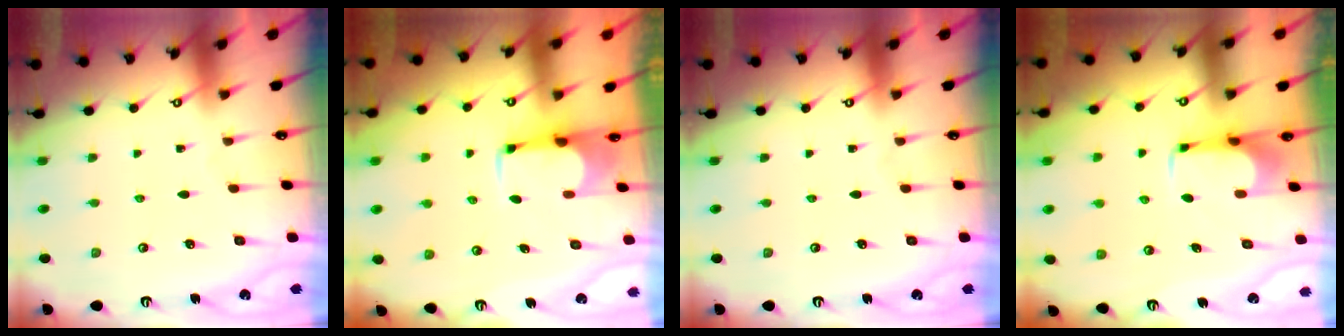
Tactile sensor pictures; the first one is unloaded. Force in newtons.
{"total": 1.9, "press": 1.7, "slide": 0.8}
{"total": 0.0}
{"total": 1.7, "press": 1.6, "slide": 0.4}